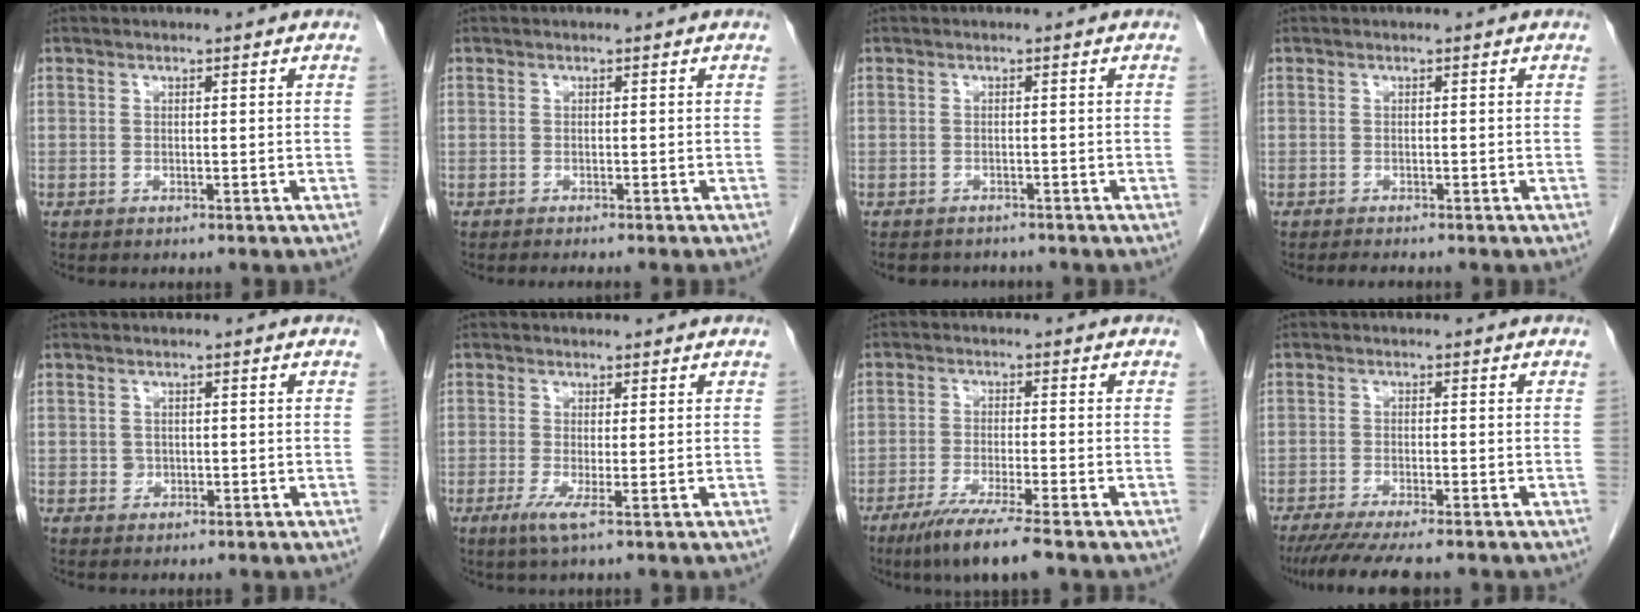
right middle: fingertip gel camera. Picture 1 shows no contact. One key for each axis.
{"total": 3.0, "fx": -2.6, "fy": -0.2, "fz": 1.4, "tx": -0.013, "ty": 0.000, "tz": -0.033}
{"total": 4.6, "fx": -4.1, "fy": 1.8, "fz": 0.9, "tx": -0.010, "ty": -0.001, "tz": -0.052}
{"total": 2.3, "fx": -2.0, "fy": 0.4, "fz": 1.1, "tx": -0.016, "ty": -0.005, "tz": -0.022}
{"total": 1.0, "fx": -0.1, "fy": 1.0, "fz": 0.3, "tx": -0.004, "ty": 0.003, "tz": 0.001}
{"total": 2.4, "fx": -0.8, "fy": -0.3, "fz": 2.2, "tx": -0.048, "ty": -0.008, "tz": -0.013}
{"total": 7.8, "fx": -5.5, "fy": -0.6, "fz": 5.5, "tx": -0.098, "ty": -0.025, "tz": -0.097}
{"total": 9.2, "fx": -7.7, "fy": 0.6, "fz": 5.1, "tx": -0.072, "ty": -0.022, "tz": -0.120}